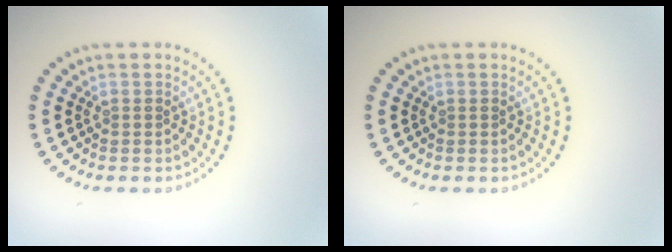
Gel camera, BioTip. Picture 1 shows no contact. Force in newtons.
{"total": 0.0}